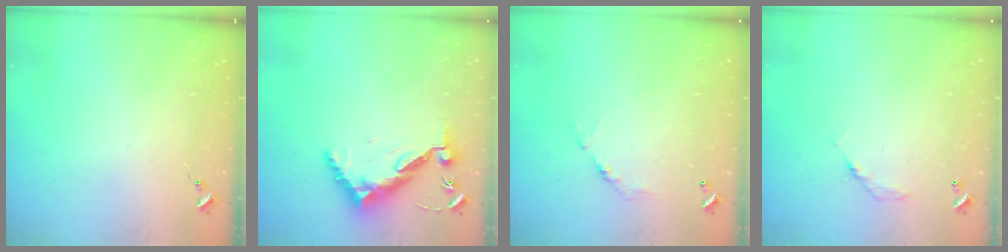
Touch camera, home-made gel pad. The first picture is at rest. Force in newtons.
{"total": 10.3, "press": 10.2, "slide": 1.0}
{"total": 6.7, "press": 6.7, "slide": 0.5}
{"total": 5.0, "press": 5.0, "slide": 0.3}